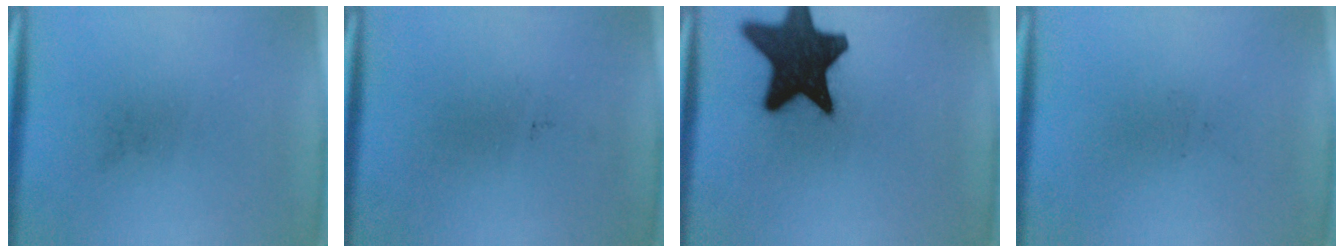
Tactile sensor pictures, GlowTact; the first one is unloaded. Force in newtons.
{"total": 0.0}
{"total": 18.0}
{"total": 0.0}